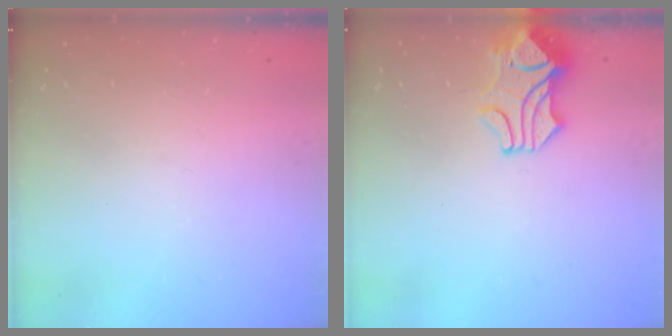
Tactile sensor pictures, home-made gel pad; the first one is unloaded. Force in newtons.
{"total": 2.3, "press": 2.0, "slide": 1.2}